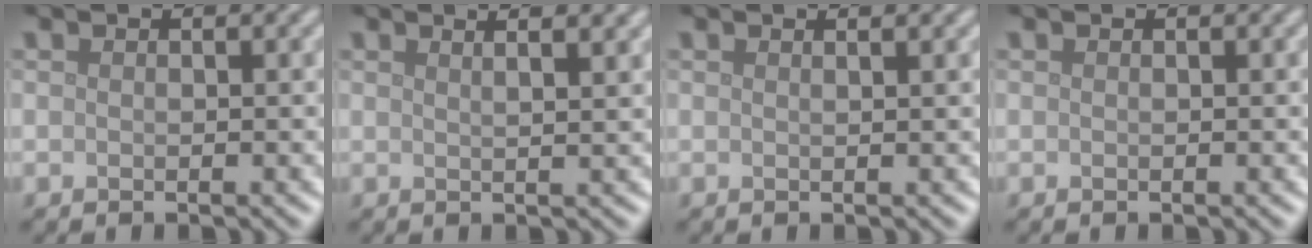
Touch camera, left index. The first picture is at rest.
{"total": 4.4, "force": [2.8, 1.9, 2.8], "torque": [-0.005, 0.033, 0.000]}
{"total": 1.4, "force": [0.8, 0.5, 0.9], "torque": [-0.007, 0.003, -0.002]}
{"total": 0.0}